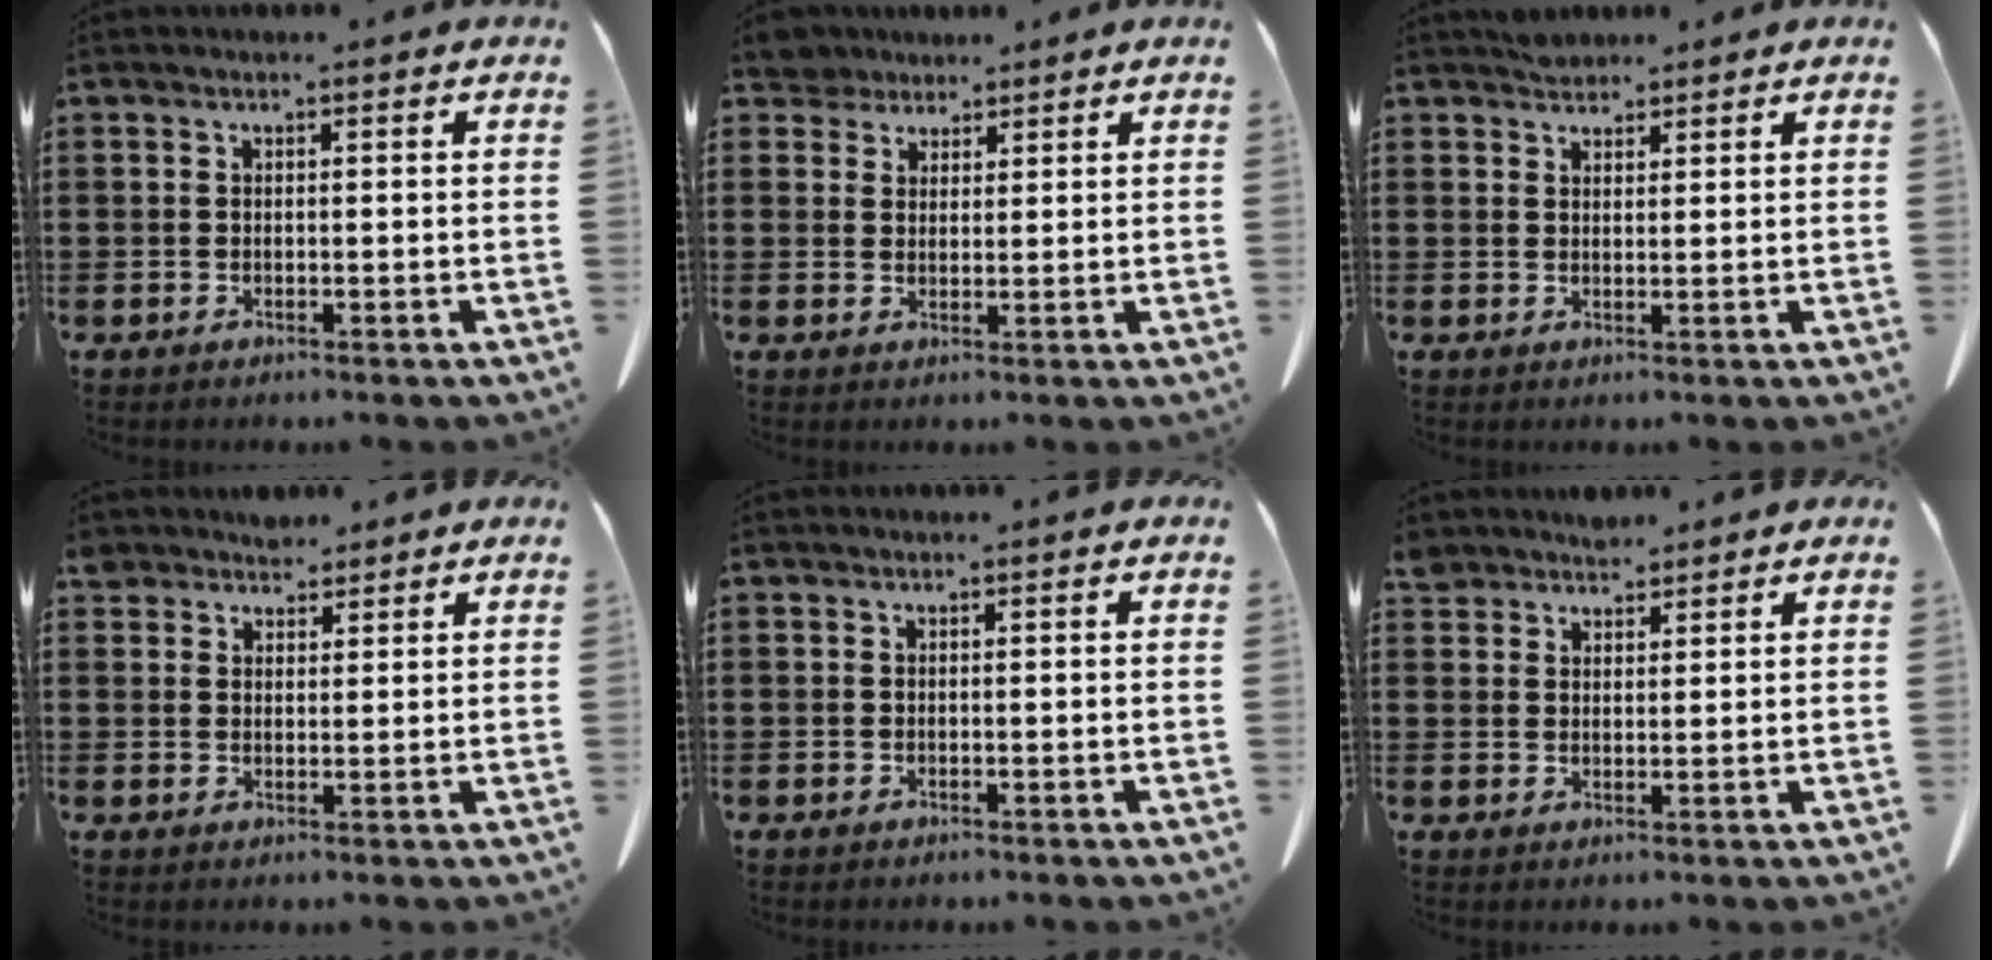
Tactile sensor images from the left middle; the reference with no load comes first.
{"total": 3.9, "force": [3.5, 1.7, 0.6], "torque": [-0.026, 0.000, 0.068]}
{"total": 2.0, "force": [1.8, 0.7, 0.2], "torque": [-0.010, 0.000, 0.036]}
{"total": 3.3, "force": [3.0, 1.4, 0.2], "torque": [-0.006, -0.002, 0.057]}
{"total": 0.0}
{"total": 3.1, "force": [3.0, 1.0, 0.2], "torque": [-0.013, -0.003, 0.059]}